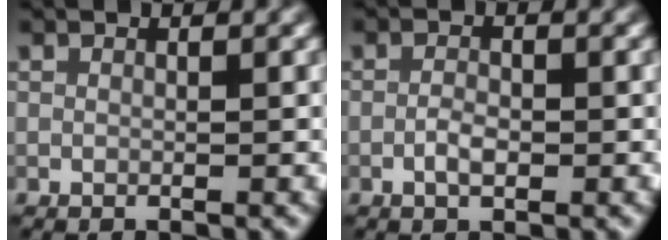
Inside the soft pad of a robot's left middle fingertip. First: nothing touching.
{"total": 1.7, "force": [-0.6, 0.7, 1.4], "torque": [-0.029, 0.000, -0.015]}